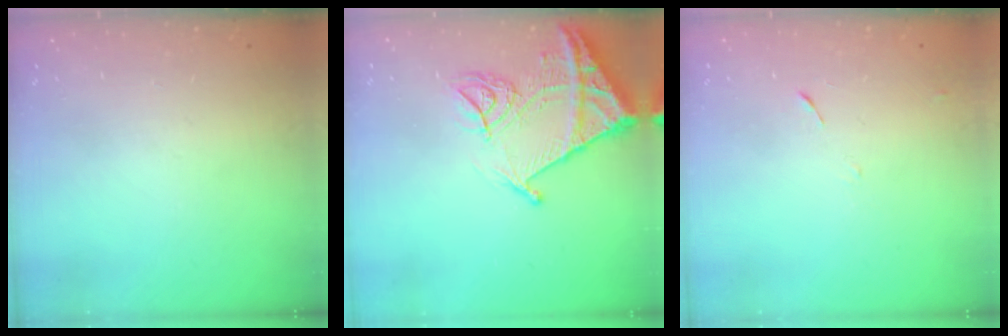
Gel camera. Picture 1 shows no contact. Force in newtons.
{"total": 14.9, "press": 14.8, "slide": 1.6}
{"total": 6.3, "press": 6.2, "slide": 0.6}